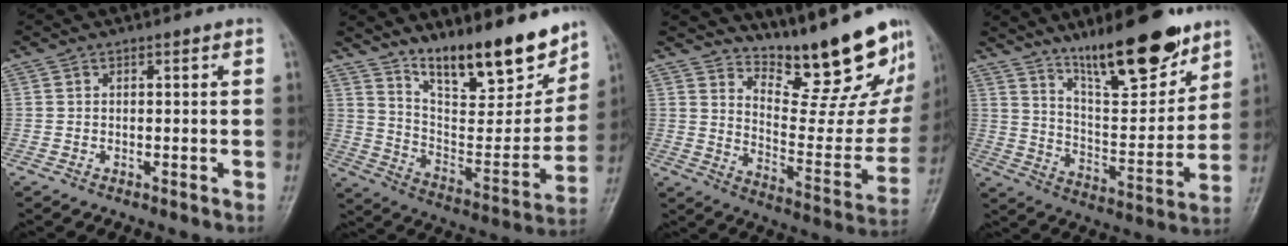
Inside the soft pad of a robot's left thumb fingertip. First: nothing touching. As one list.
[{"total": 20.7, "force": [15.1, 6.2, 12.6], "torque": [-0.152, -0.090, 0.254]}, {"total": 20.2, "force": [16.6, 5.1, 10.3], "torque": [-0.104, -0.131, 0.239]}, {"total": 18.2, "force": [13.0, 5.0, 11.7], "torque": [-0.147, -0.087, 0.222]}]